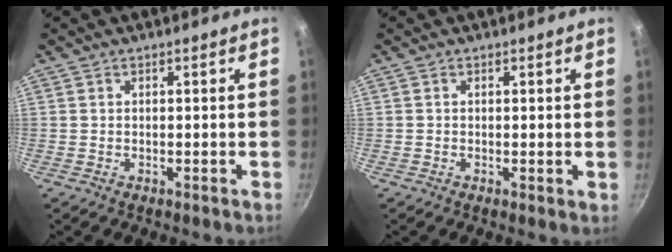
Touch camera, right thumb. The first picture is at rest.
{"total": 0.8, "force": [0.2, 0.3, 0.8], "torque": [-0.011, -0.001, 0.000]}